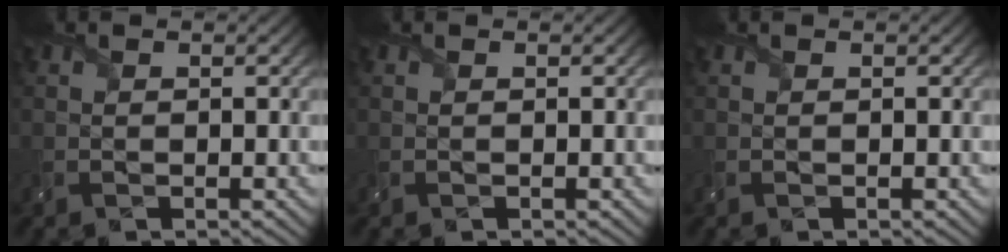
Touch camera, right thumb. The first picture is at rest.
{"total": 0.0}
{"total": 0.0}